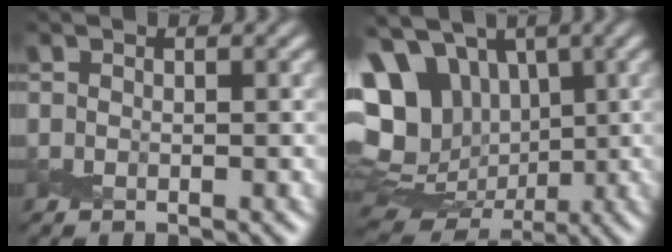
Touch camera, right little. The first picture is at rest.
{"total": 15.1, "force": [3.0, 11.7, 9.0], "torque": [-0.179, -0.002, 0.063]}